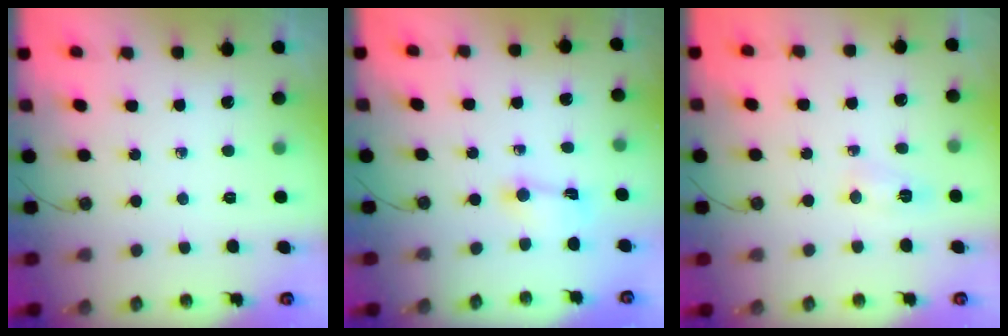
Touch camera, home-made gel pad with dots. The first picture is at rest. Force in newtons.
{"total": 1.8, "press": 1.7, "slide": 0.5}
{"total": 4.8, "press": 4.8, "slide": 0.6}